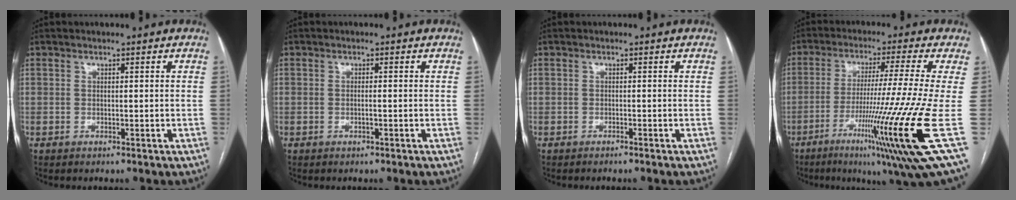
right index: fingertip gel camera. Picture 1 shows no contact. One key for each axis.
{"total": 0.7, "fx": -0.1, "fy": 0.0, "fz": 0.7, "tx": -0.011, "ty": 0.001, "tz": 0.002}
{"total": 1.3, "fx": -1.1, "fy": -0.3, "fz": 0.6, "tx": -0.009, "ty": 0.003, "tz": -0.014}
{"total": 20.0, "fx": -6.5, "fy": -2.0, "fz": 18.8, "tx": -0.275, "ty": -0.040, "tz": -0.115}